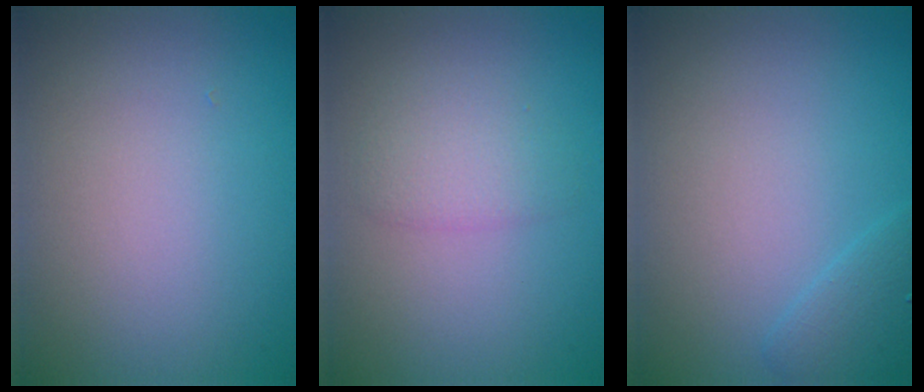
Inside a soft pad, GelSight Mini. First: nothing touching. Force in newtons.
{"total": 2.1, "press": 2.1, "slide": 0.1}
{"total": 1.6, "press": 1.6, "slide": 0.1}